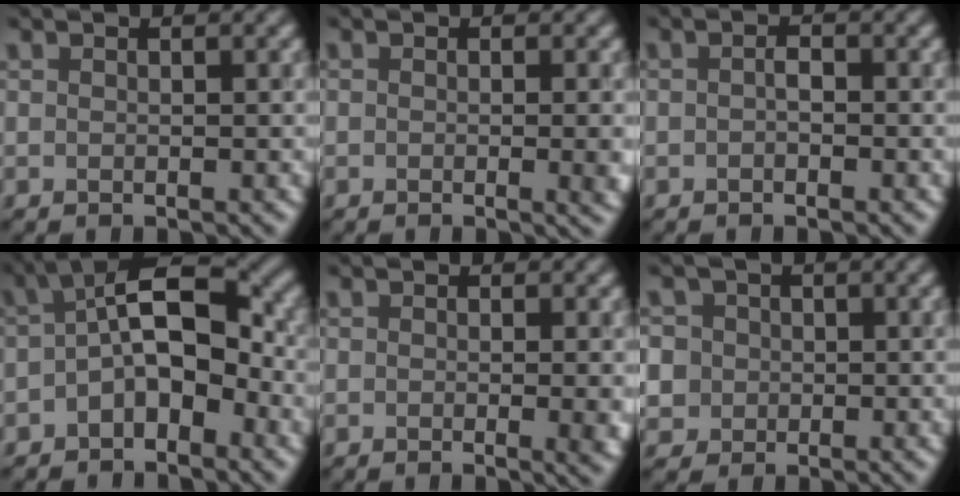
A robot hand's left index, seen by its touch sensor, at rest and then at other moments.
{"total": 2.6, "force": [-0.3, 0.9, 2.4], "torque": [-0.024, -0.005, -0.002]}
{"total": 0.9, "force": [-0.3, 0.5, 0.7], "torque": [-0.013, 0.002, -0.007]}
{"total": 6.8, "force": [-1.0, 3.4, 5.8], "torque": [-0.094, 0.020, -0.028]}
{"total": 2.8, "force": [-0.4, 1.0, 2.6], "torque": [-0.025, -0.006, -0.002]}
{"total": 6.5, "force": [0.8, 6.1, 2.1], "torque": [-0.053, 0.029, -0.012]}